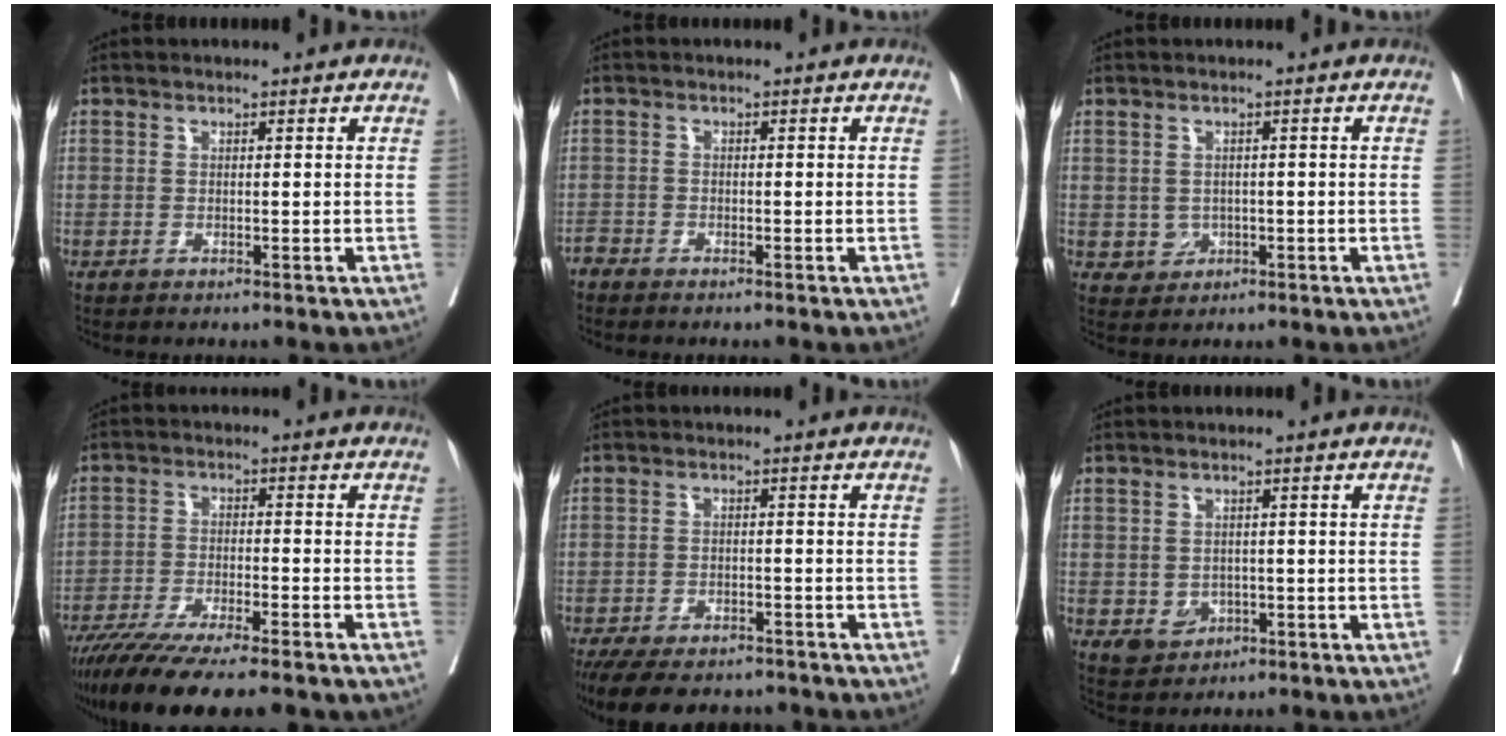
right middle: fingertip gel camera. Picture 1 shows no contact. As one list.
[{"total": 1.4, "force": [-1.3, 0.3, 0.1], "torque": [-0.002, -0.002, -0.028]}, {"total": 2.4, "force": [-0.4, 2.2, 0.8], "torque": [-0.008, 0.002, 0.002]}, {"total": 14.8, "force": [-11.7, 1.8, 8.9], "torque": [-0.151, -0.035, -0.189]}, {"total": 13.8, "force": [-11.5, 5.2, 5.7], "torque": [-0.117, -0.007, -0.160]}, {"total": 3.5, "force": [-1.0, 3.1, 1.5], "torque": [-0.019, 0.001, -0.002]}]